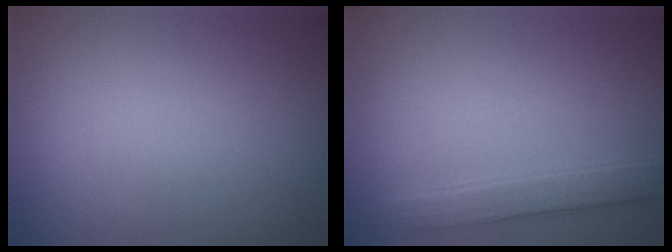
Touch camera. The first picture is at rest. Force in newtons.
{"total": 2.5, "press": 2.5, "slide": 0.1}